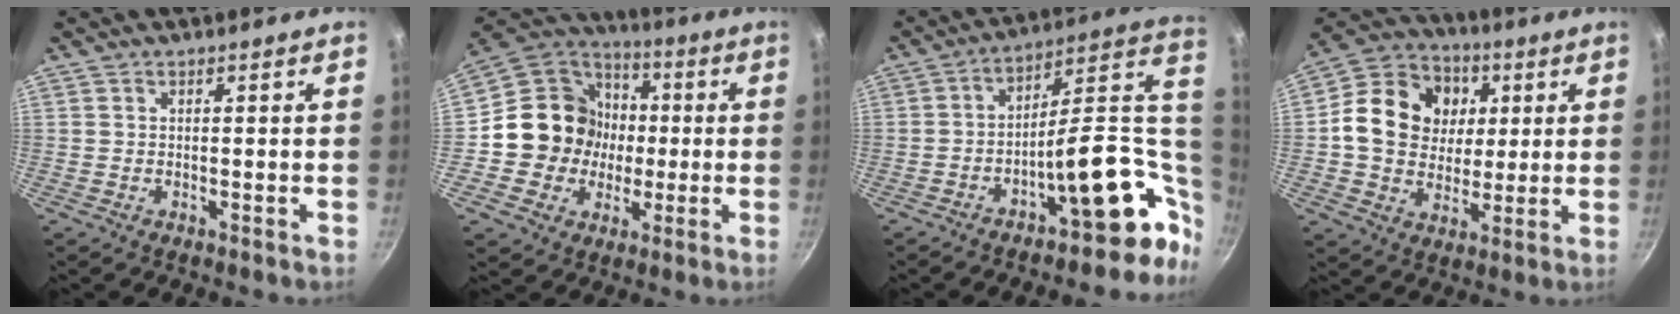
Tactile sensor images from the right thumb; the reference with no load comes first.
{"total": 16.2, "force": [-0.7, 15.2, 5.7], "torque": [-0.061, 0.027, -0.016]}
{"total": 21.5, "force": [-3.3, 9.9, 18.8], "torque": [-0.214, 0.034, -0.043]}
{"total": 17.3, "force": [2.8, 14.4, 9.2], "torque": [-0.138, 0.010, 0.040]}